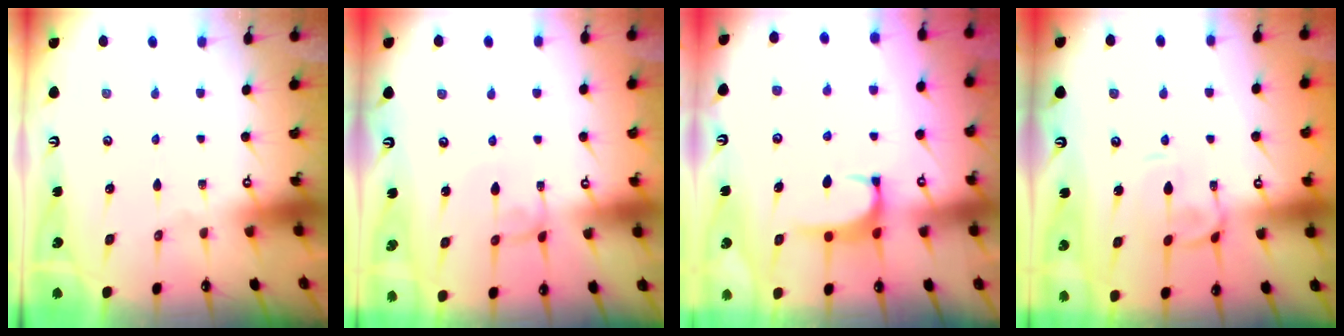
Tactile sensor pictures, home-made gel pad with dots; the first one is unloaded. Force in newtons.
{"total": 0.5, "press": 0.5, "slide": 0.2}
{"total": 0.6, "press": 0.4, "slide": 0.5}
{"total": 0.8, "press": 0.4, "slide": 0.6}